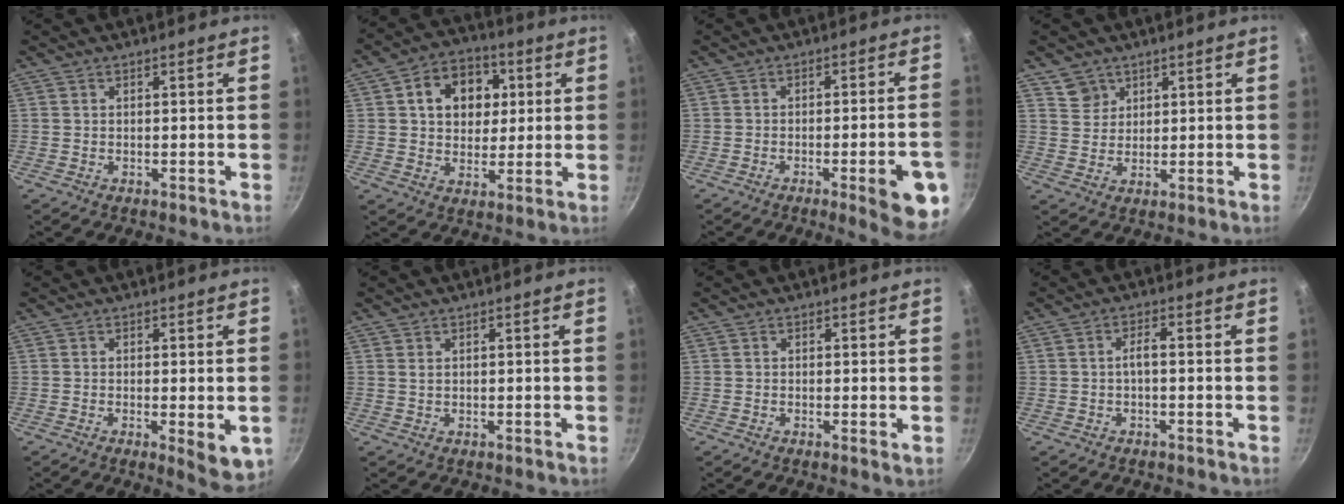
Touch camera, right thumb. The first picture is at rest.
{"total": 12.6, "force": [3.2, 9.9, 7.2], "torque": [-0.076, 0.006, 0.043]}
{"total": 11.1, "force": [-4.5, 2.2, 9.9], "torque": [-0.104, 0.020, -0.054]}
{"total": 4.3, "force": [2.6, 3.3, 0.6], "torque": [0.014, -0.004, 0.051]}
{"total": 6.1, "force": [-1.2, 1.7, 5.7], "torque": [-0.070, -0.011, -0.012]}
{"total": 0.8, "force": [0.4, 0.4, 0.5], "torque": [-0.008, -0.003, 0.009]}
{"total": 0.9, "force": [-0.1, 0.1, 0.9], "torque": [-0.013, -0.006, -0.005]}
{"total": 2.2, "force": [-0.6, 0.6, 2.0], "torque": [-0.043, 0.016, -0.012]}